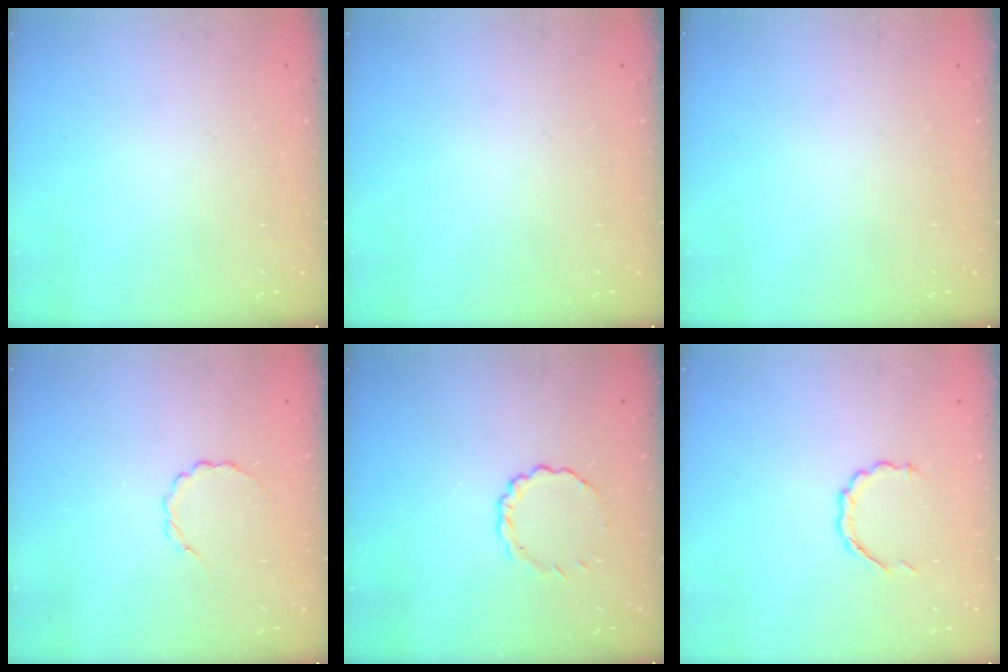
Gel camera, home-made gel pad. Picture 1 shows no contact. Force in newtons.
{"total": 0.0}
{"total": 0.0}
{"total": 2.9, "press": 2.7, "slide": 1.0}
{"total": 2.8, "press": 2.7, "slide": 0.9}
{"total": 3.9, "press": 3.6, "slide": 1.3}